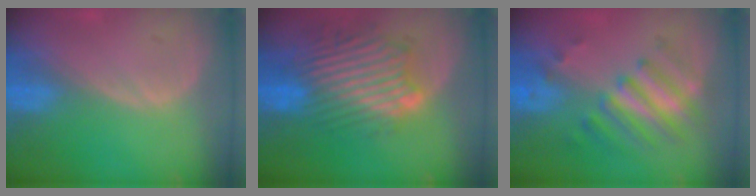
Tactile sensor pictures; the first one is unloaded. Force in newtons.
{"total": 10.9, "press": 10.2, "slide": 3.9}
{"total": 7.7, "press": 6.8, "slide": 3.5}